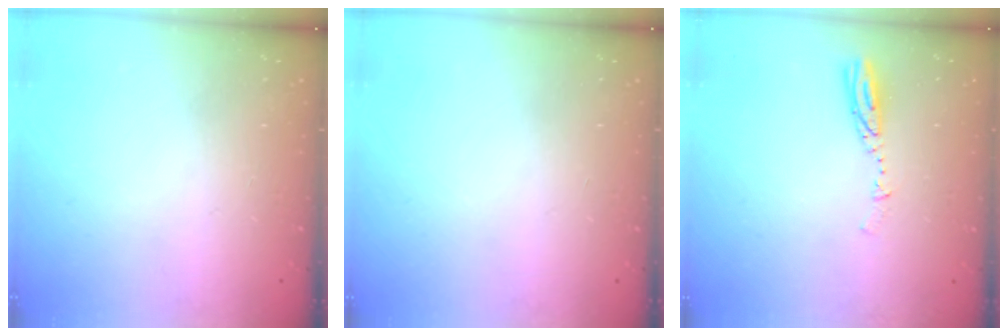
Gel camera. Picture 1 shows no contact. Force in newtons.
{"total": 0.0}
{"total": 3.7, "press": 3.7, "slide": 0.4}